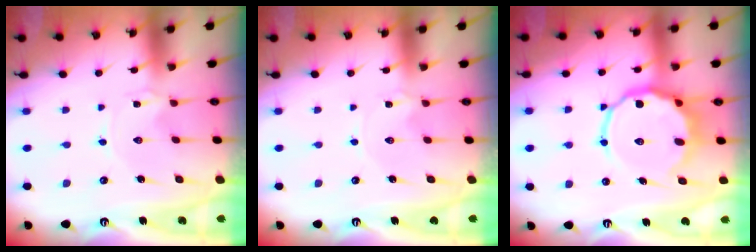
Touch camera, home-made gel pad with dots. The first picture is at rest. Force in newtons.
{"total": 1.1, "press": 1.0, "slide": 0.2}
{"total": 12.0, "press": 11.7, "slide": 2.4}